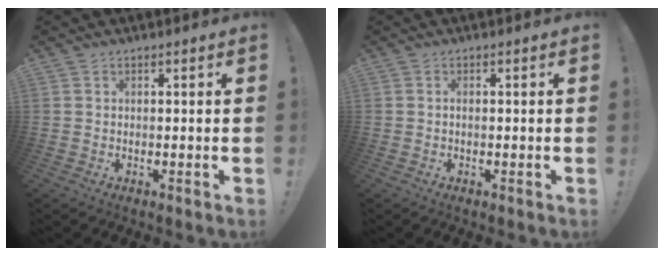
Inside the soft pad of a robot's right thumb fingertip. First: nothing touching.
{"total": 0.6, "force": [-0.2, 0.4, 0.5], "torque": [-0.011, 0.002, -0.003]}